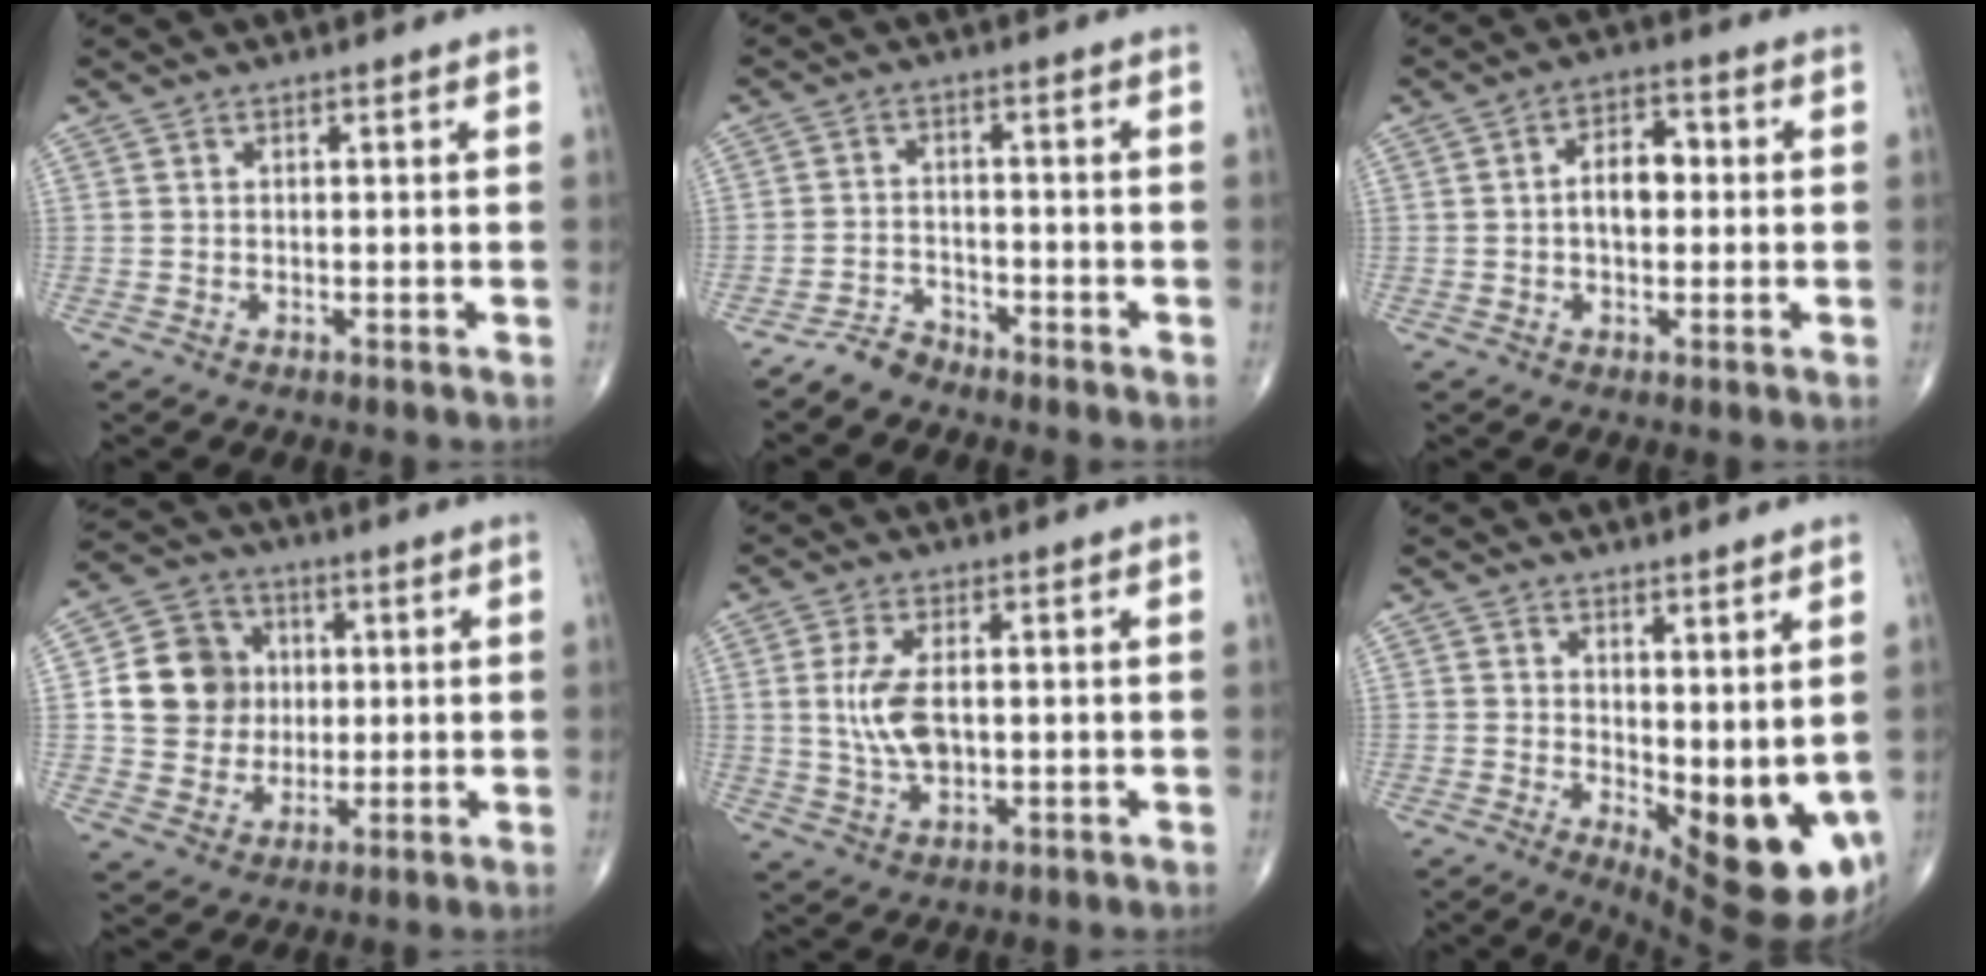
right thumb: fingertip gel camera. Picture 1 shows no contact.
{"total": 3.4, "force": [-3.2, 1.2, 0.0], "torque": [0.006, 0.012, -0.064]}
{"total": 6.6, "force": [0.2, 4.0, 5.2], "torque": [-0.072, 0.018, -0.005]}
{"total": 12.2, "force": [1.4, 11.0, 5.1], "torque": [-0.058, 0.010, 0.026]}
{"total": 7.3, "force": [0.6, 3.7, 6.3], "torque": [-0.134, -0.006, 0.014]}
{"total": 11.4, "force": [0.3, 4.5, 10.5], "torque": [-0.128, -0.030, 0.020]}